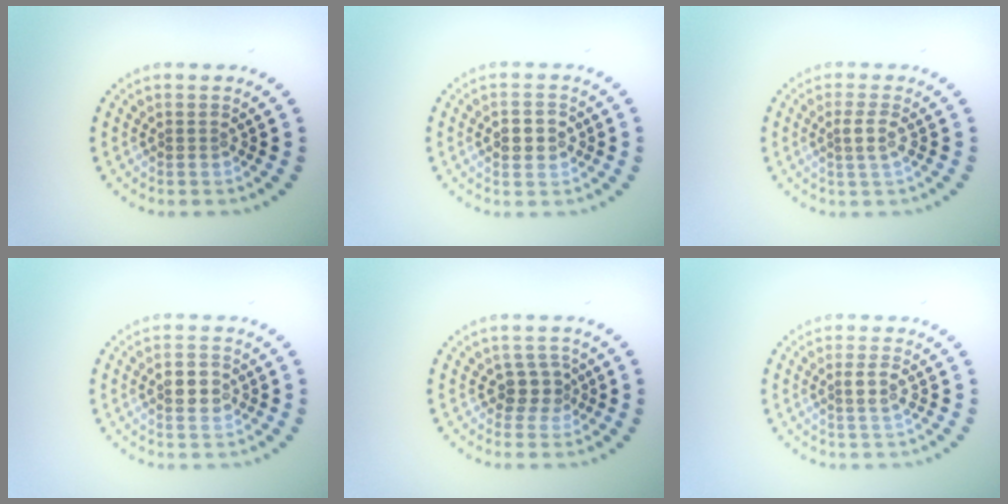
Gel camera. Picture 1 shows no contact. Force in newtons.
{"total": 2.3, "press": 2.3, "slide": 0.2}
{"total": 1.5, "press": 1.2, "slide": 1.0}
{"total": 2.9, "press": 2.9, "slide": 0.1}
{"total": 2.2, "press": 1.9, "slide": 1.2}
{"total": 1.6, "press": 1.4, "slide": 0.7}